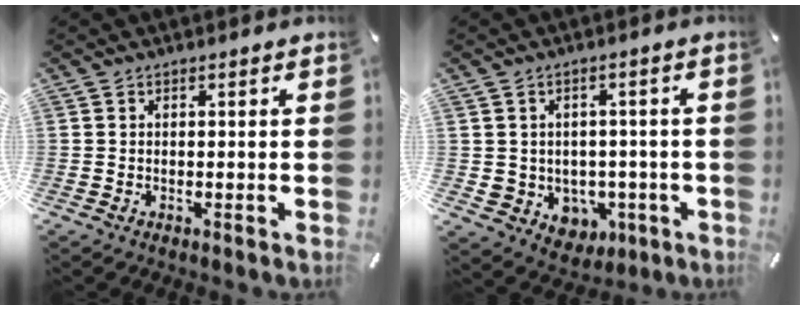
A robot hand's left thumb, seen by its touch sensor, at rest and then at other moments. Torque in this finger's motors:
{"motor_torque": [0.89, 0.90, 0.10, 0.09, 0.00]}